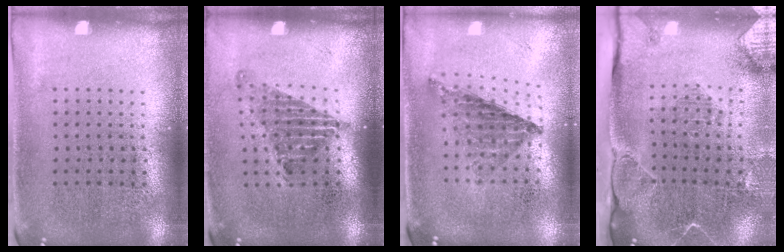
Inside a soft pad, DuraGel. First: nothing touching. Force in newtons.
{"total": 1.3, "press": 1.0, "slide": 0.8}
{"total": 0.8, "press": 0.8, "slide": 0.0}
{"total": 2.3, "press": 2.1, "slide": 1.1}